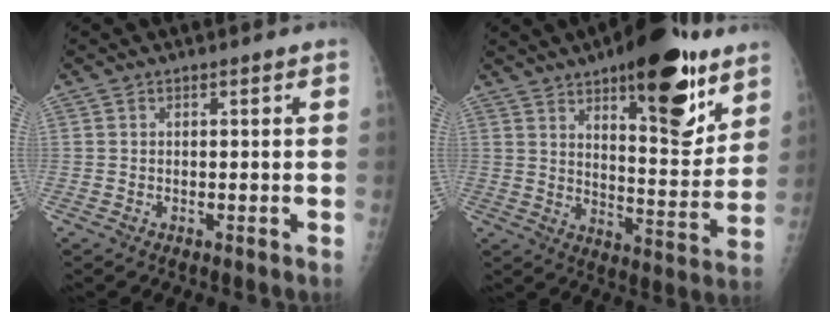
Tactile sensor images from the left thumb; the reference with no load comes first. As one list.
[{"total": 20.7, "force": [12.0, 7.5, 15.1], "torque": [-0.170, -0.069, 0.178]}]